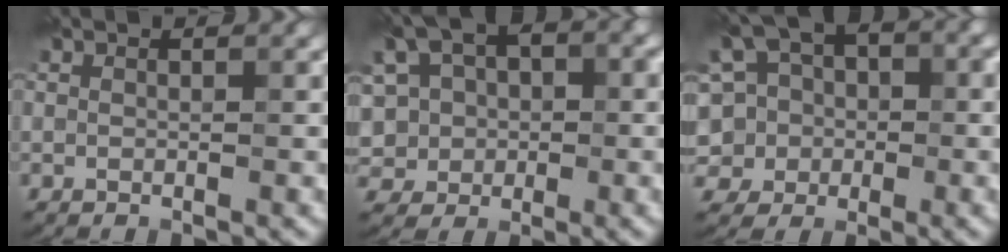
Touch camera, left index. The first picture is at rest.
{"total": 9.0, "force": [1.7, 6.9, 5.6], "torque": [-0.104, 0.027, 0.012]}
{"total": 9.3, "force": [0.4, 7.7, 5.2], "torque": [-0.097, 0.033, -0.028]}